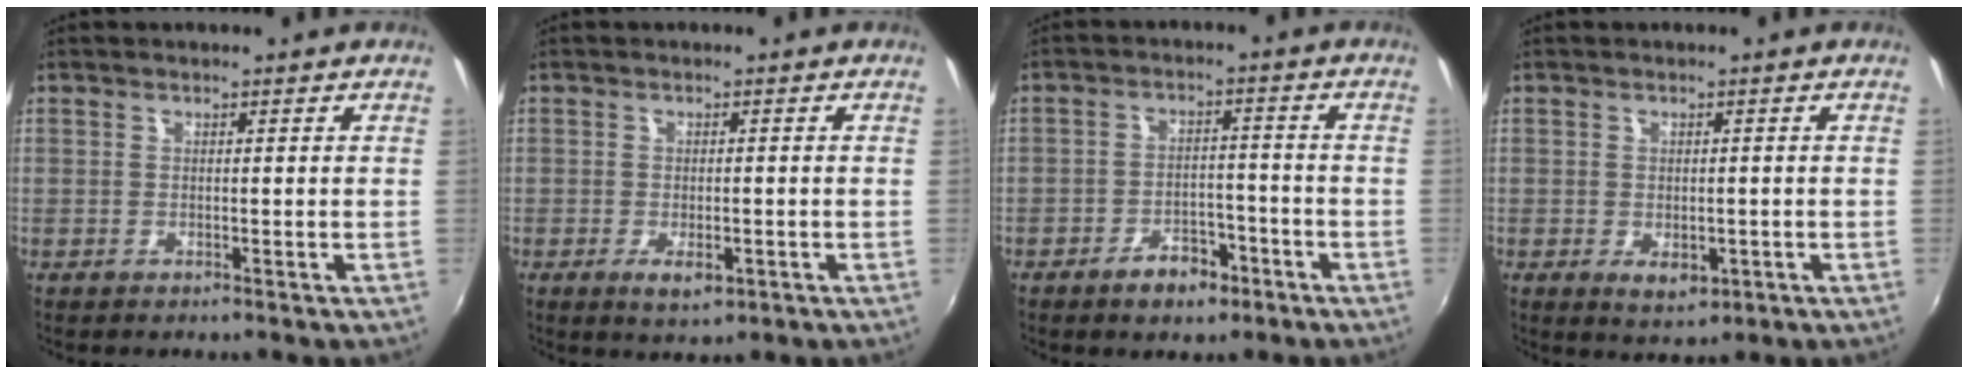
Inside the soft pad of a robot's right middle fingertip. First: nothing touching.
{"total": 3.7, "force": [-1.5, 1.6, 3.0], "torque": [-0.059, -0.008, -0.021]}
{"total": 6.1, "force": [-4.0, 3.2, 3.3], "torque": [-0.067, 0.011, -0.052]}
{"total": 4.0, "force": [-1.2, 2.4, 2.9], "torque": [-0.050, -0.010, -0.012]}